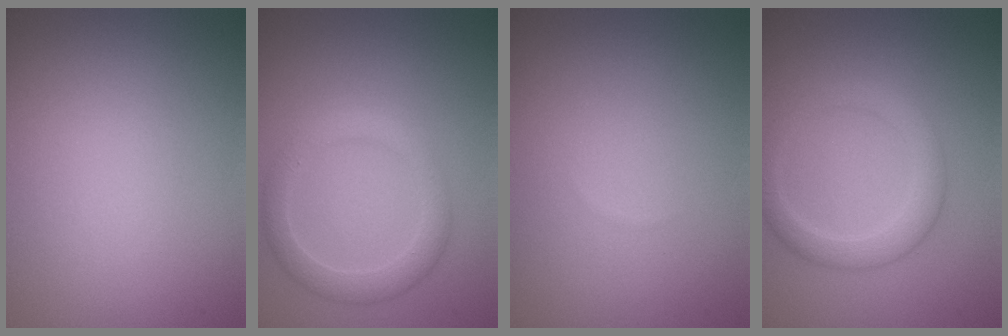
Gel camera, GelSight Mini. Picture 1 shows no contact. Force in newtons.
{"total": 2.8, "press": 2.8, "slide": 0.1}
{"total": 0.0}
{"total": 2.9, "press": 2.9, "slide": 0.1}